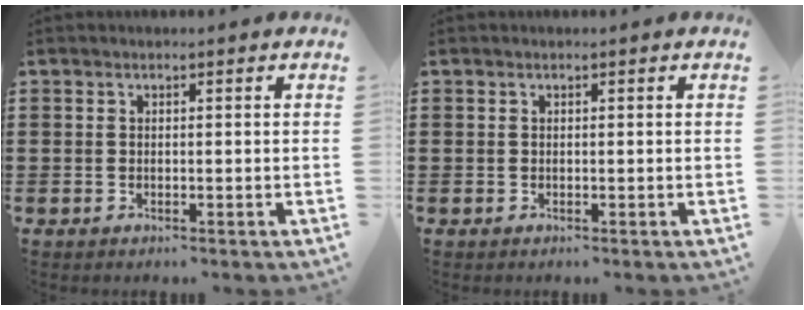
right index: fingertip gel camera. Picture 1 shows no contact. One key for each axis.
{"total": 0.0}